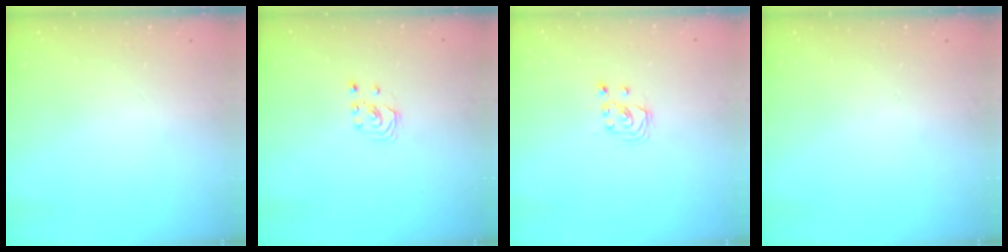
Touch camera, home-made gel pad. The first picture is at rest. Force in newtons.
{"total": 1.8, "press": 1.8, "slide": 0.2}
{"total": 2.9, "press": 2.8, "slide": 0.3}
{"total": 0.0}